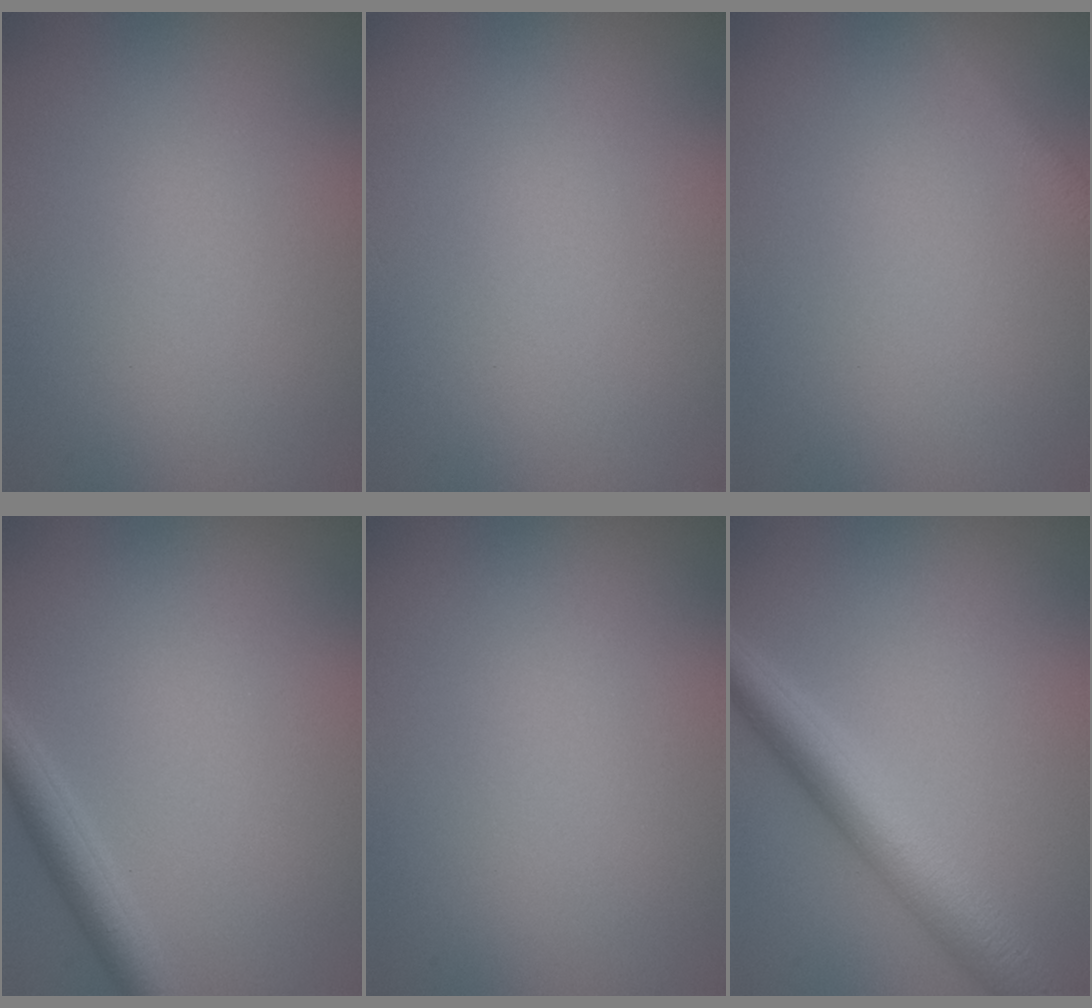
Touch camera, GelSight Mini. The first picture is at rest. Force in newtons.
{"total": 0.0}
{"total": 1.0, "press": 1.0, "slide": 0.0}
{"total": 2.7, "press": 2.7, "slide": 0.2}
{"total": 0.0}
{"total": 5.6, "press": 5.6, "slide": 0.1}